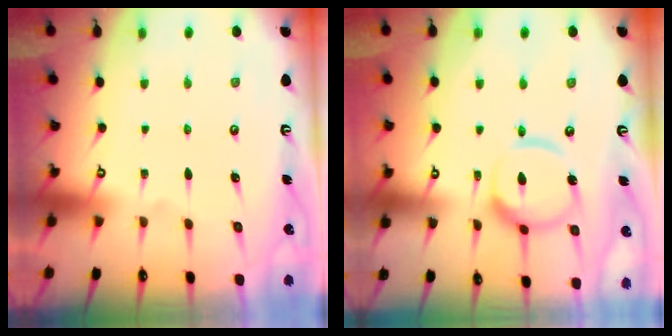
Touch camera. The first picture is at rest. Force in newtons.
{"total": 15.5, "press": 15.4, "slide": 1.5}